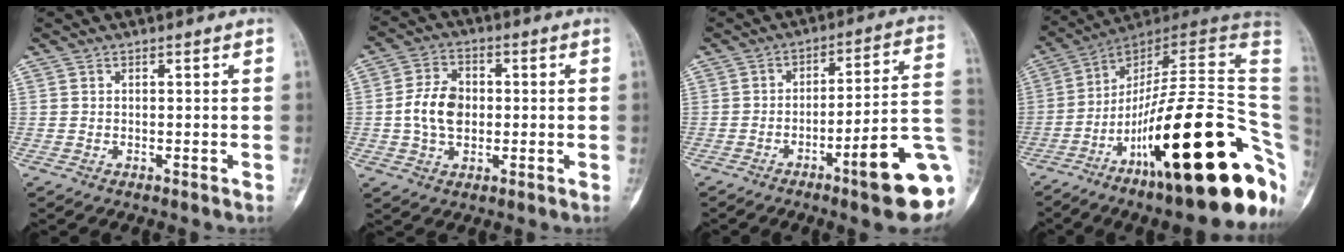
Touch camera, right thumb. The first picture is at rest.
{"total": 8.5, "force": [-0.2, 6.0, 6.0], "torque": [-0.098, 0.012, -0.009]}
{"total": 16.5, "force": [-6.1, 2.6, 15.1], "torque": [-0.156, 0.038, -0.084]}
{"total": 33.3, "force": [-10.0, 8.8, 30.5], "torque": [-0.367, 0.070, -0.154]}